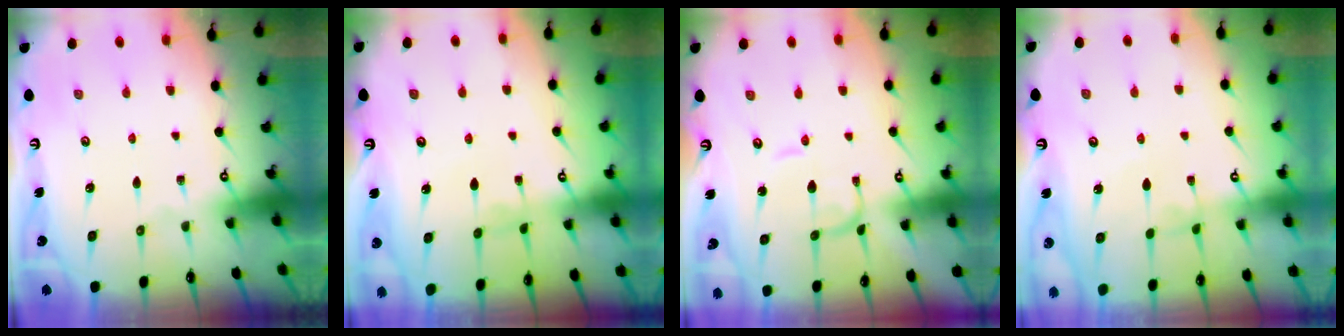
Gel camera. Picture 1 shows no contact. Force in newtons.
{"total": 1.9, "press": 1.9, "slide": 0.3}
{"total": 1.7, "press": 1.7, "slide": 0.2}
{"total": 1.7, "press": 1.7, "slide": 0.3}